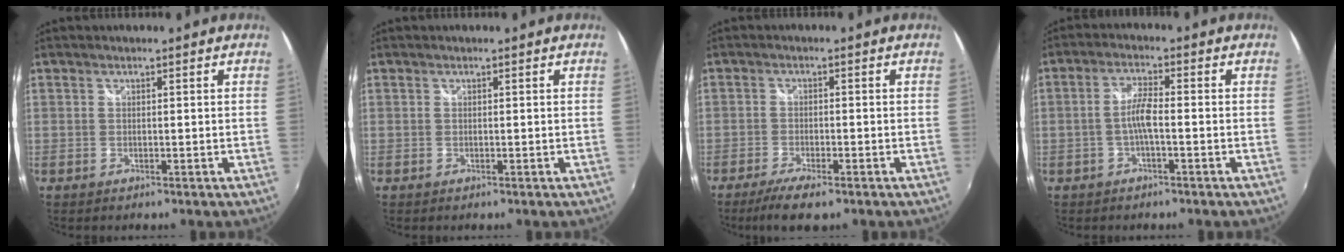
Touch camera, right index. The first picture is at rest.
{"total": 0.0}
{"total": 6.5, "force": [-4.7, 1.5, 4.2], "torque": [-0.100, -0.016, -0.084]}
{"total": 3.8, "force": [-1.2, 0.3, 3.6], "torque": [-0.075, 0.007, -0.023]}